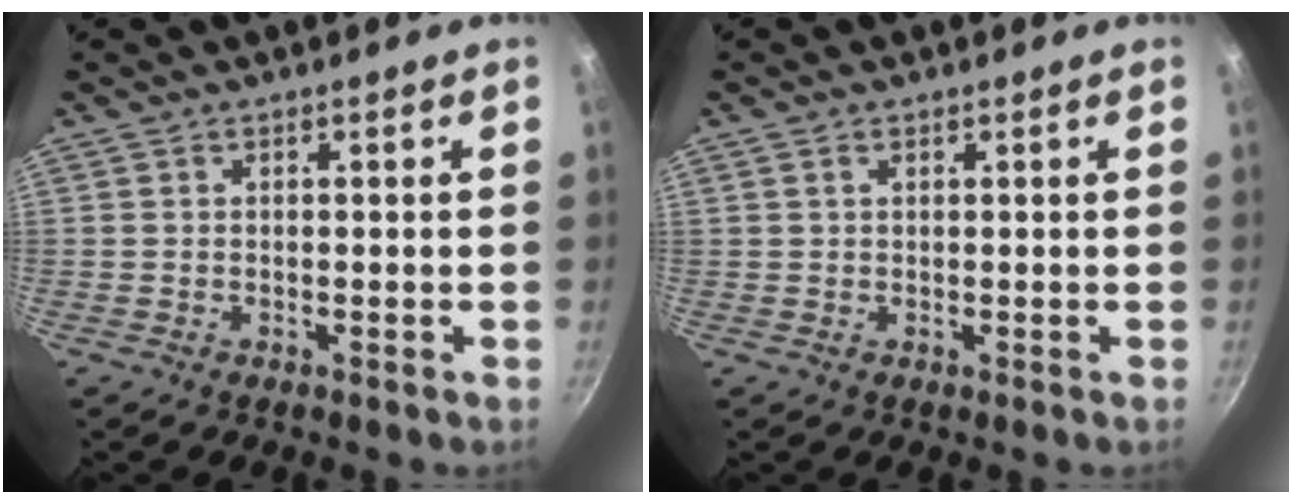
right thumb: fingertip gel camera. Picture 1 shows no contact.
{"total": 1.3, "force": [0.7, 0.8, 0.7], "torque": [-0.010, -0.001, 0.012]}